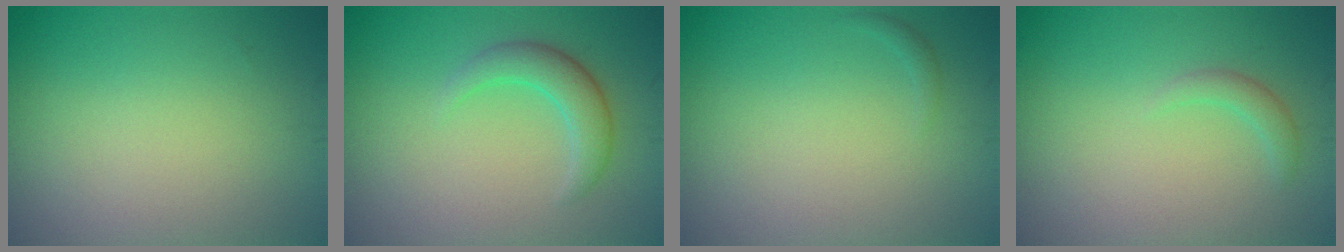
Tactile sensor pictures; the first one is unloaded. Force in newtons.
{"total": 2.9, "press": 2.9, "slide": 0.1}
{"total": 0.5, "press": 0.5, "slide": 0.1}
{"total": 1.3, "press": 1.3, "slide": 0.1}